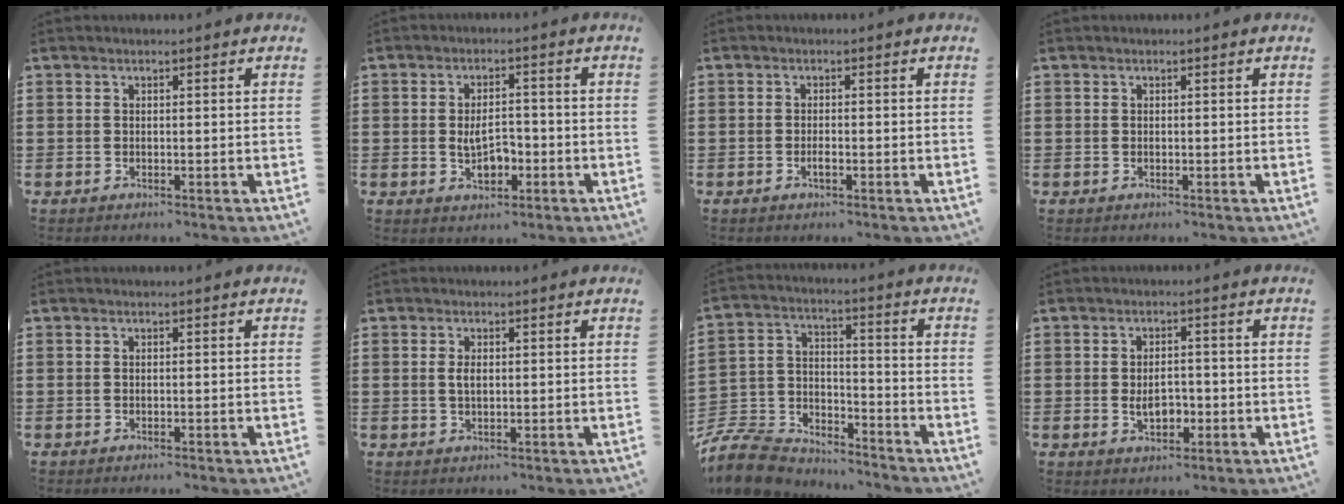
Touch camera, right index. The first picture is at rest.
{"total": 4.9, "force": [-1.0, 2.7, 3.9], "torque": [-0.064, -0.003, -0.023]}
{"total": 1.3, "force": [-0.6, 0.3, 1.1], "torque": [-0.022, -0.002, -0.009]}
{"total": 0.0}
{"total": 0.0}
{"total": 1.9, "force": [0.2, 0.9, 1.7], "torque": [-0.035, 0.005, 0.002]}
{"total": 9.6, "force": [-9.0, 2.7, 2.0], "torque": [-0.063, 0.015, -0.182]}
{"total": 4.3, "force": [-0.9, 2.5, 3.4], "torque": [-0.056, 0.002, -0.019]}